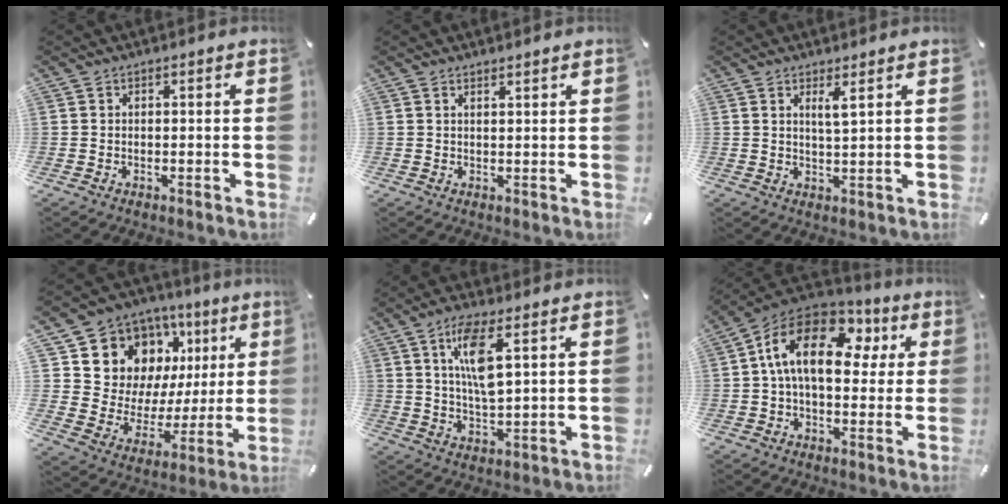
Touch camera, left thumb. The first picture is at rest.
{"total": 1.3, "force": [1.2, -0.2, 0.4], "torque": [-0.007, -0.003, 0.023]}
{"total": 3.1, "force": [1.9, 0.2, 2.5], "torque": [-0.049, -0.005, 0.029]}
{"total": 13.1, "force": [7.5, 10.3, 2.8], "torque": [-0.061, -0.075, 0.150]}
{"total": 10.1, "force": [4.1, 3.1, 8.6], "torque": [-0.166, -0.006, 0.067]}
{"total": 17.8, "force": [4.0, 10.9, 13.5], "torque": [-0.242, 0.001, 0.065]}